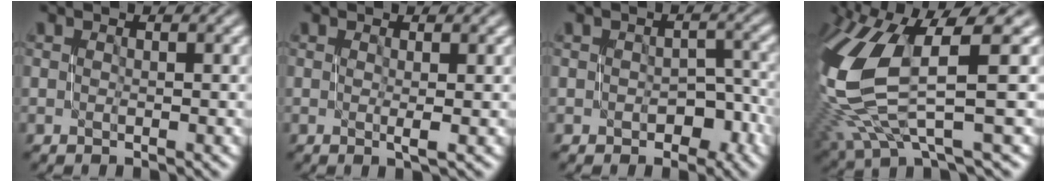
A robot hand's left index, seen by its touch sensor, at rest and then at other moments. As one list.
[{"total": 1.2, "force": [0.1, 0.2, 1.2], "torque": [-0.018, -0.002, 0.000]}, {"total": 2.2, "force": [-1.1, 1.3, 1.3], "torque": [-0.014, 0.004, -0.011]}, {"total": 9.9, "force": [1.1, 3.4, 9.3], "torque": [-0.217, -0.014, 0.033]}]